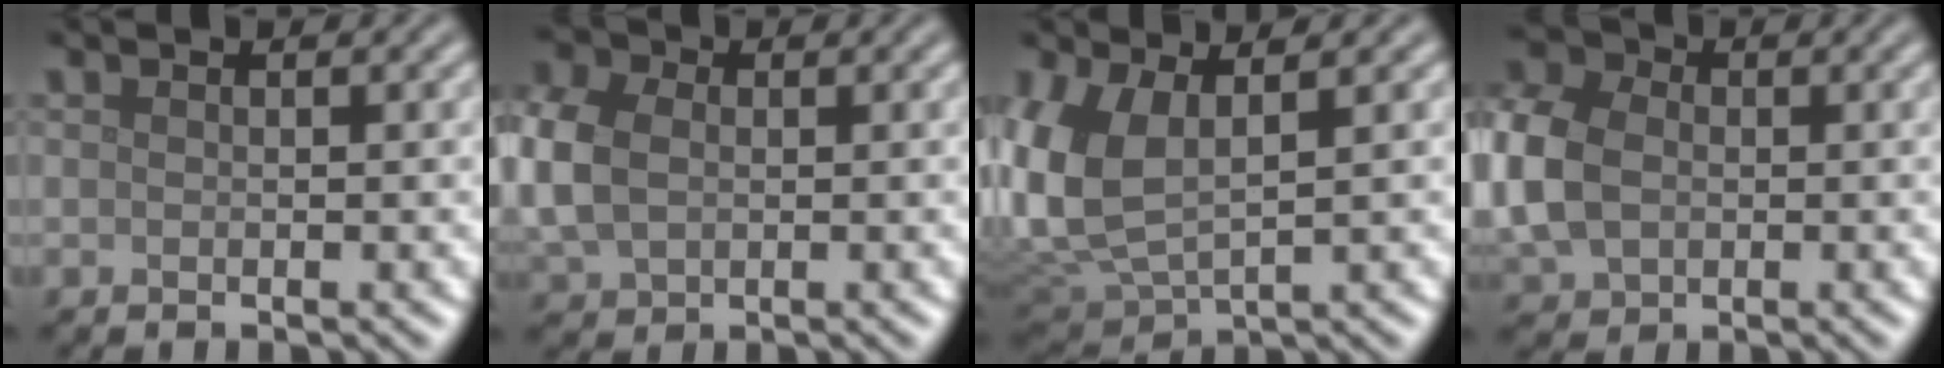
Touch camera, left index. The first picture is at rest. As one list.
[{"total": 6.2, "force": [0.4, 4.8, 4.0], "torque": [-0.136, 0.006, 0.014]}, {"total": 7.4, "force": [1.8, 4.0, 6.0], "torque": [-0.160, -0.004, 0.037]}, {"total": 8.3, "force": [-0.2, 6.4, 5.3], "torque": [-0.150, 0.003, -0.007]}]